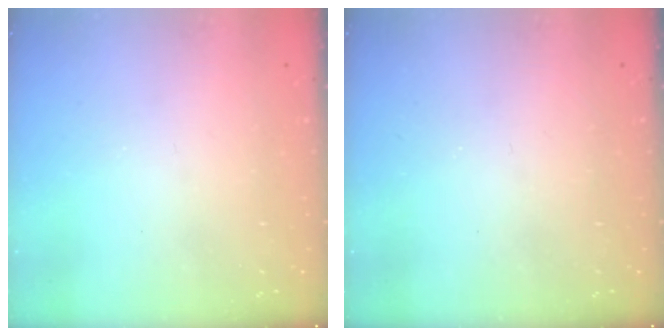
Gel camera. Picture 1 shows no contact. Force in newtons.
{"total": 0.0}